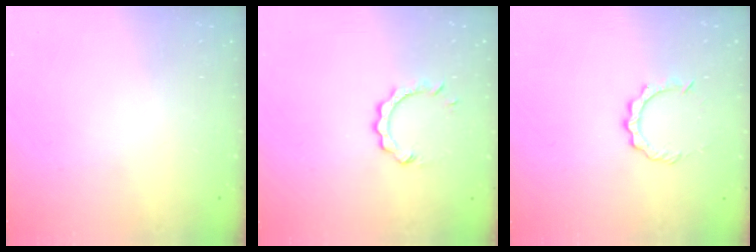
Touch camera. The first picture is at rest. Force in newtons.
{"total": 5.4, "press": 5.4, "slide": 0.1}
{"total": 4.8, "press": 4.8, "slide": 0.4}